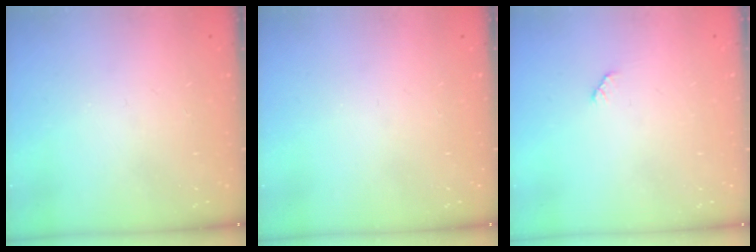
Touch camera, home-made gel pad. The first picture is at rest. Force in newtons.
{"total": 0.0}
{"total": 2.5, "press": 2.5, "slide": 0.4}